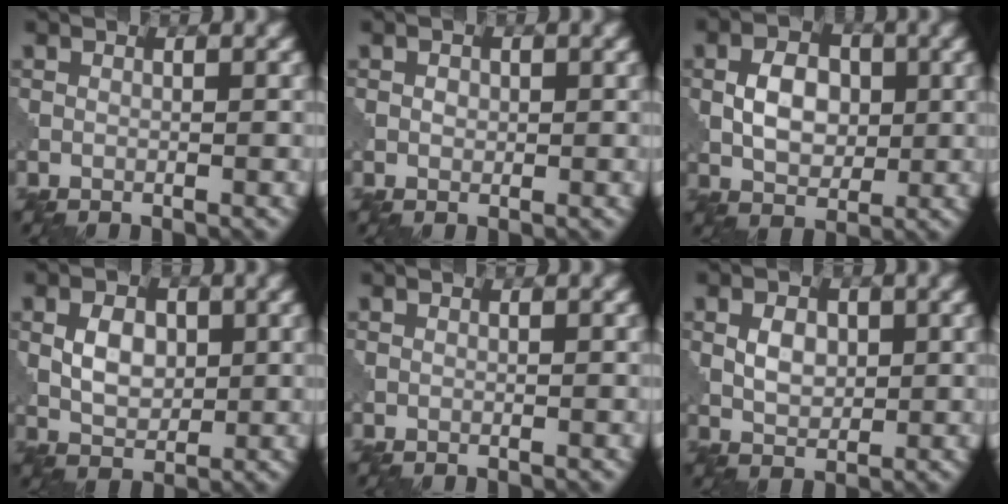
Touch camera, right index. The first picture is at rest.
{"total": 0.8, "force": [0.1, 0.7, 0.4], "torque": [-0.007, -0.001, 0.000]}
{"total": 4.4, "force": [0.1, 3.0, 3.2], "torque": [-0.056, 0.002, -0.001]}
{"total": 3.5, "force": [0.5, 2.3, 2.6], "torque": [-0.050, 0.002, 0.008]}
{"total": 0.0}
{"total": 2.7, "force": [0.4, 1.8, 1.9], "torque": [-0.037, 0.001, 0.008]}